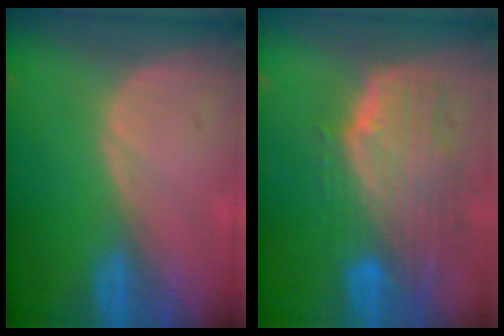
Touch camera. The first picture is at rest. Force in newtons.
{"total": 10.2, "press": 8.9, "slide": 5.0}